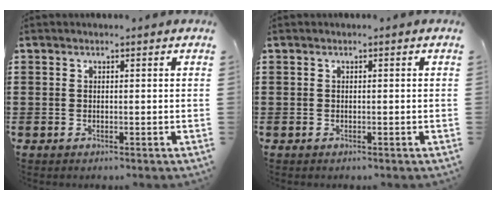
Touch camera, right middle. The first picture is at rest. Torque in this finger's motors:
{"motor_torque": [0.00, 0.00, 0.00, 0.00]}